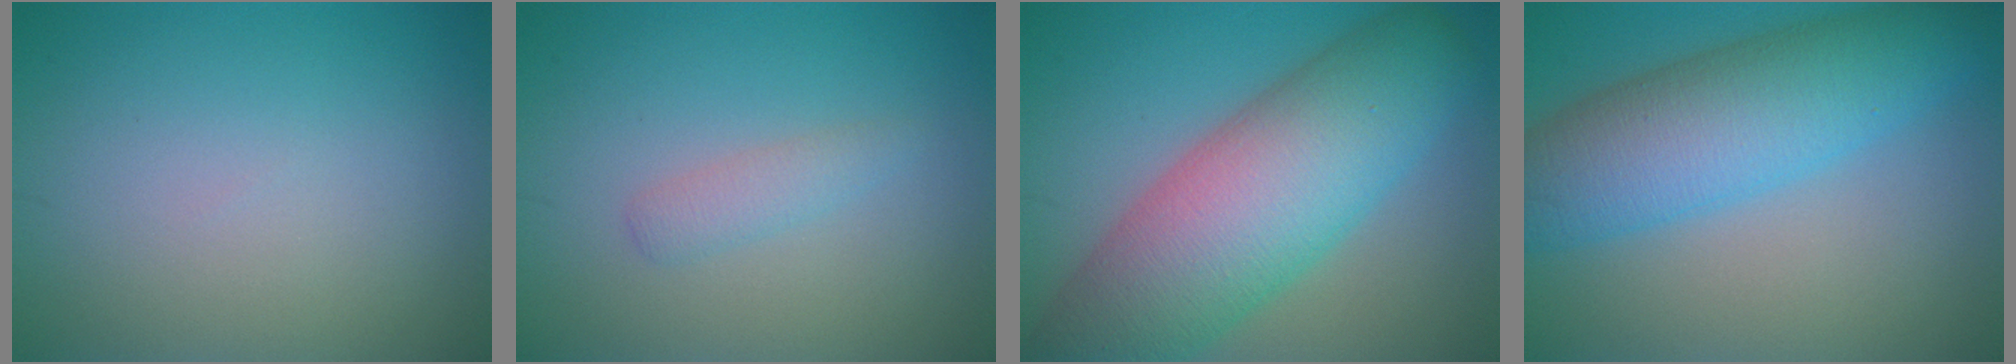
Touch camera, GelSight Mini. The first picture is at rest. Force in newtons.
{"total": 1.4, "press": 1.4, "slide": 0.0}
{"total": 11.9, "press": 11.9, "slide": 0.5}
{"total": 8.6, "press": 8.6, "slide": 0.1}